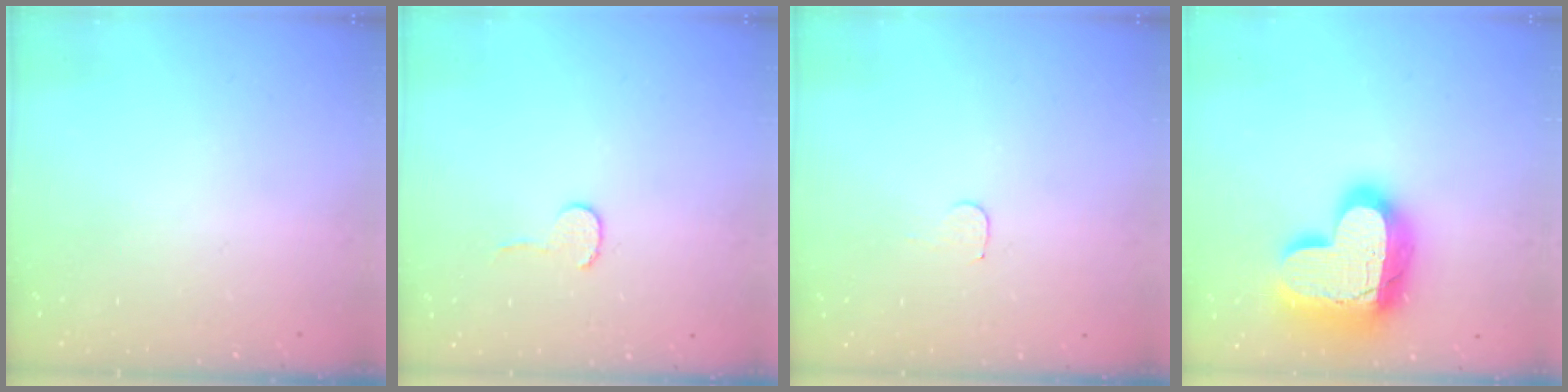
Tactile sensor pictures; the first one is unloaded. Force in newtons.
{"total": 4.5, "press": 4.4, "slide": 0.4}
{"total": 3.4, "press": 3.4, "slide": 0.3}
{"total": 23.6, "press": 23.5, "slide": 2.0}